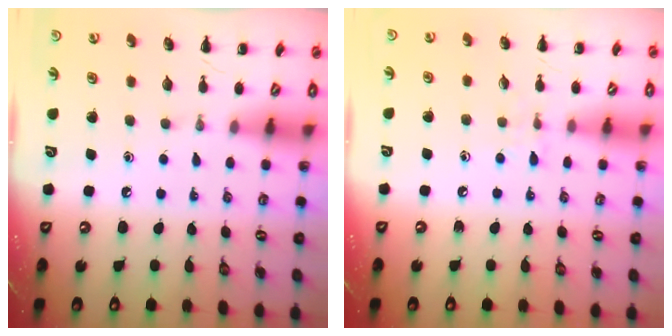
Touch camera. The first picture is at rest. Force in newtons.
{"total": 4.7, "press": 4.5, "slide": 1.3}